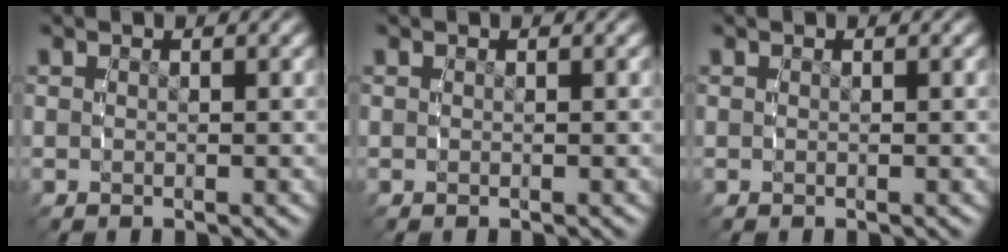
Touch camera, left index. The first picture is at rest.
{"total": 0.0}
{"total": 0.0}